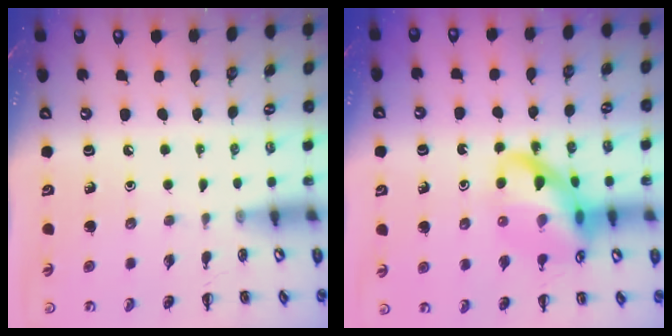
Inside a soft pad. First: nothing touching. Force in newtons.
{"total": 16.2, "press": 16.0, "slide": 2.4}